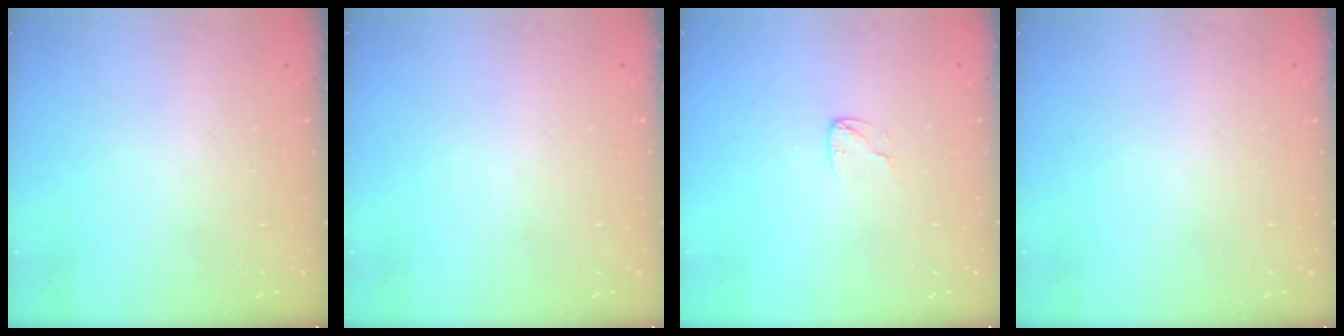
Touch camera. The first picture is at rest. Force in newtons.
{"total": 0.0}
{"total": 4.0, "press": 3.9, "slide": 0.3}
{"total": 0.0}